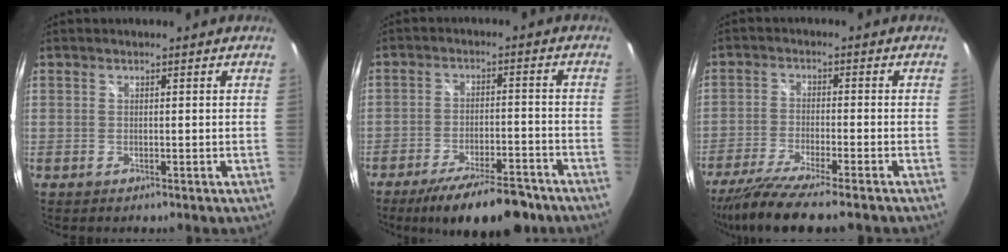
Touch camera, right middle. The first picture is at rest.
{"total": 14.4, "force": [-11.3, 3.7, 8.1], "torque": [-0.147, -0.019, -0.166]}
{"total": 10.6, "force": [-8.6, 0.2, 6.1], "torque": [-0.135, -0.035, -0.149]}